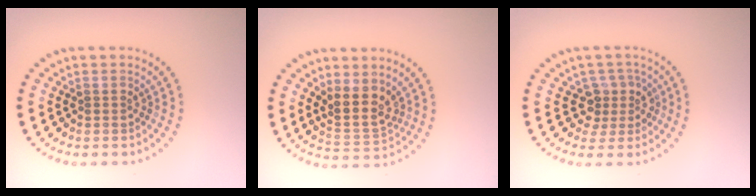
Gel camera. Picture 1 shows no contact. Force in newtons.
{"total": 3.5, "press": 2.9, "slide": 2.0}
{"total": 2.6, "press": 2.0, "slide": 1.7}